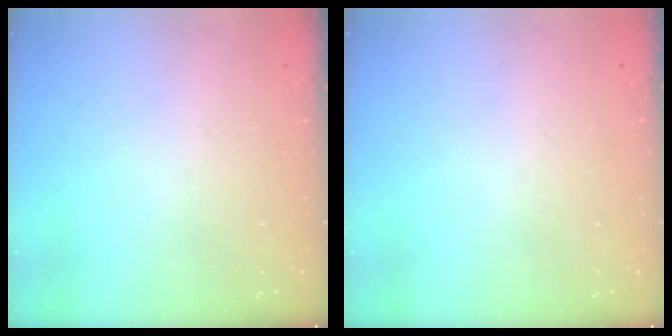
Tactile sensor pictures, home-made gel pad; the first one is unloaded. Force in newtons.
{"total": 0.0}